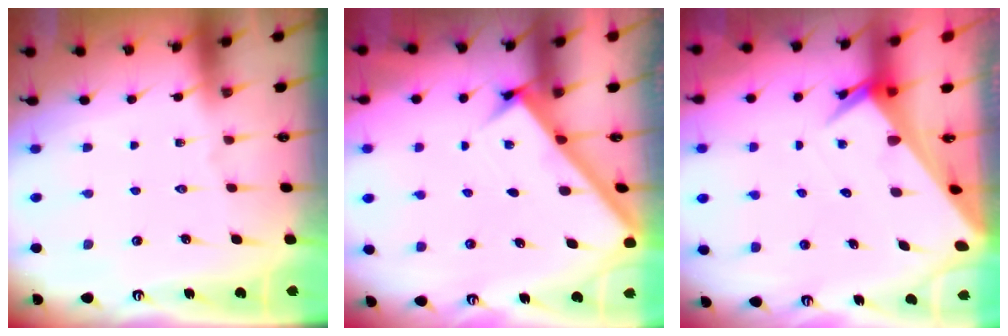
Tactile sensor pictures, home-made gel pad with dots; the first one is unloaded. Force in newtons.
{"total": 2.4, "press": 2.4, "slide": 0.3}
{"total": 4.8, "press": 4.8, "slide": 0.4}